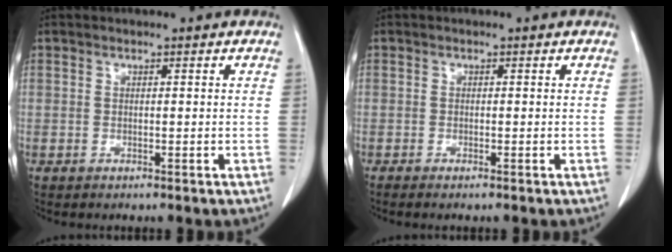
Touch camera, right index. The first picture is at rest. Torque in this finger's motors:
{"motor_torque": [0.01, -0.09, 0.00, 0.01]}